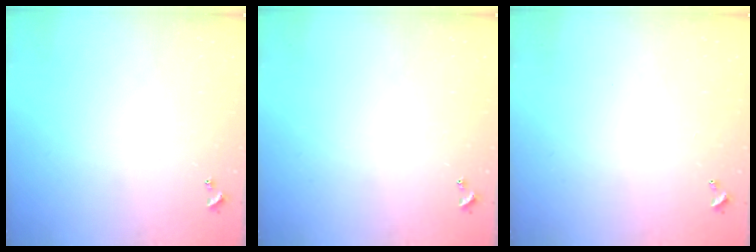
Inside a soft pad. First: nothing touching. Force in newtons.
{"total": 0.0}
{"total": 2.9, "press": 2.9, "slide": 0.1}